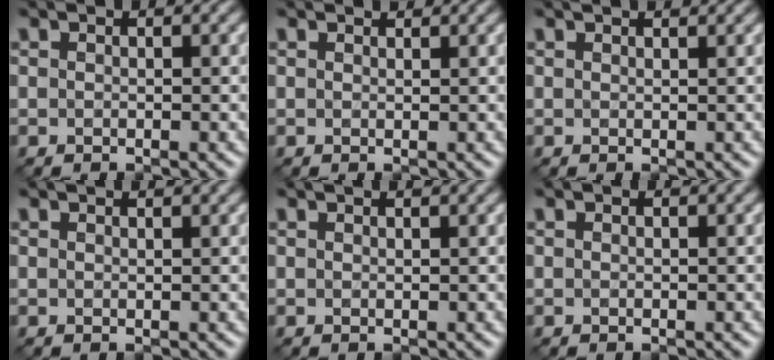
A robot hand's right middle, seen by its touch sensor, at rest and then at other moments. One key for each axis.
{"total": 0.8, "fx": 0.8, "fy": 0.1, "fz": -0.1, "tx": -0.001, "ty": -0.001, "tz": 0.011}
{"total": 1.9, "fx": 1.5, "fy": 0.7, "fz": 0.9, "tx": -0.001, "ty": 0.006, "tz": 0.004}
{"total": 1.3, "fx": 1.2, "fy": 0.4, "fz": 0.5, "tx": -0.004, "ty": 0.001, "tz": 0.007}
{"total": 1.7, "fx": 1.3, "fy": 0.7, "fz": 0.9, "tx": -0.002, "ty": 0.005, "tz": 0.002}
{"total": 0.0}